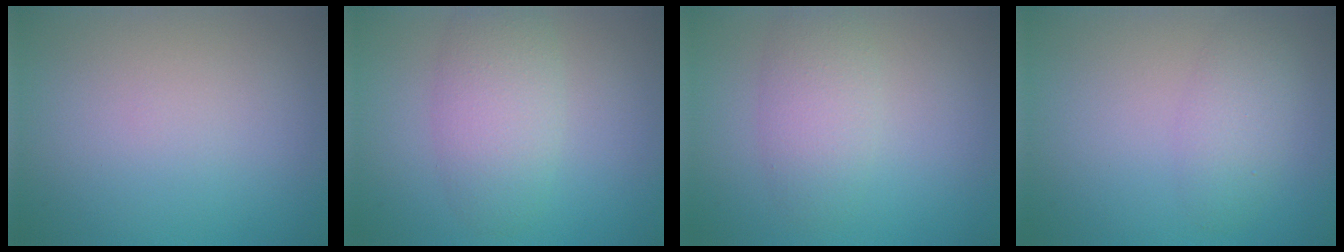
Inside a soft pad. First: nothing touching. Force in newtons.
{"total": 2.7, "press": 2.7, "slide": 0.3}
{"total": 3.1, "press": 3.1, "slide": 0.1}
{"total": 2.5, "press": 2.5, "slide": 0.0}